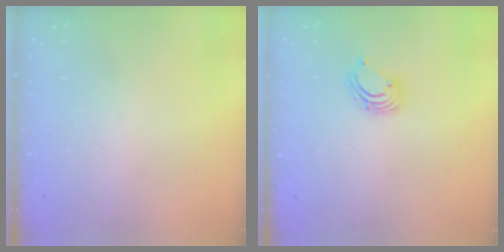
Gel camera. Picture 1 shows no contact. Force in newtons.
{"total": 2.2, "press": 2.2, "slide": 0.2}